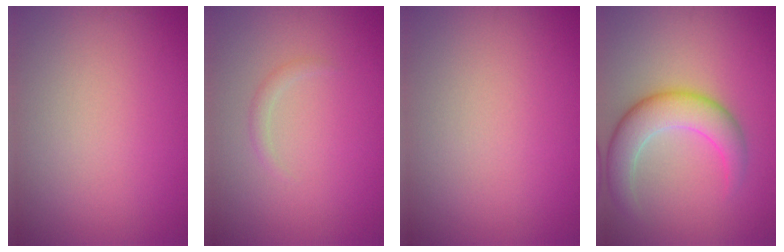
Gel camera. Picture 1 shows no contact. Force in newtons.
{"total": 0.8, "press": 0.8, "slide": 0.1}
{"total": 0.0}
{"total": 5.1, "press": 5.1, "slide": 0.2}